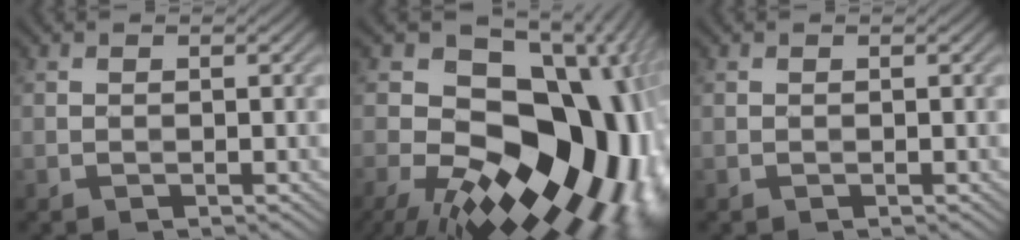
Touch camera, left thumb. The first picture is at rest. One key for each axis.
{"total": 22.0, "fx": -4.6, "fy": 13.6, "fz": 16.7, "tx": -0.251, "ty": -0.010, "tz": -0.072}
{"total": 0.0}